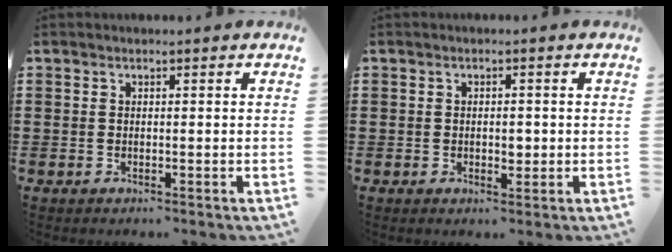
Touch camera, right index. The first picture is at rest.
{"total": 2.1, "force": [-0.2, 1.0, 1.8], "torque": [-0.034, 0.002, -0.003]}